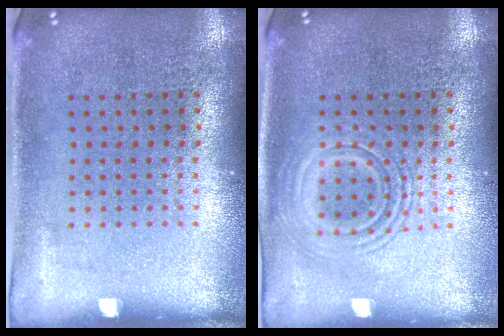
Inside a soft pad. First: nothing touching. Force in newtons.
{"total": 2.6, "press": 2.6, "slide": 0.4}